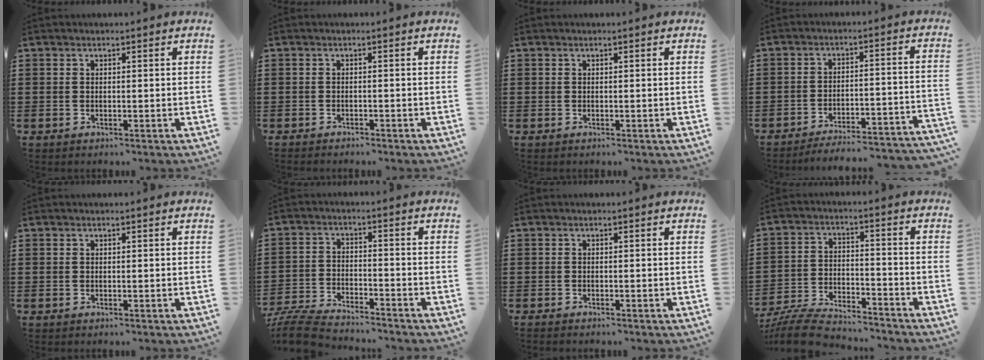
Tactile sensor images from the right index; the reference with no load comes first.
{"total": 0.9, "force": [-0.9, 0.1, 0.0], "torque": [-0.003, 0.001, -0.019]}
{"total": 0.0}
{"total": 4.5, "force": [-4.3, -0.3, 1.5], "torque": [-0.030, -0.012, -0.088]}
{"total": 0.0}
{"total": 6.6, "force": [-6.4, 0.4, 1.5], "torque": [-0.045, 0.002, -0.129]}
{"total": 0.6, "force": [-0.6, 0.1, 0.1], "torque": [-0.002, -0.002, -0.012]}
{"total": 7.6, "force": [-7.3, 1.0, 2.0], "torque": [-0.049, 0.010, -0.144]}